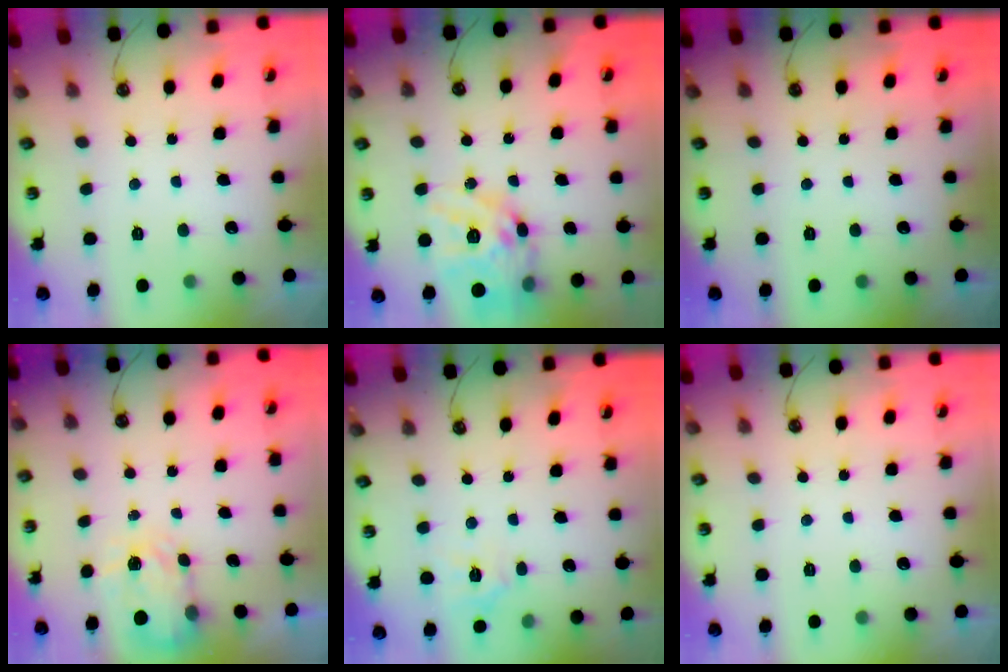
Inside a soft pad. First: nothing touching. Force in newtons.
{"total": 19.1, "press": 19.0, "slide": 1.8}
{"total": 0.0}
{"total": 3.9, "press": 3.8, "slide": 0.6}
{"total": 4.7, "press": 4.7, "slide": 0.4}
{"total": 0.0}